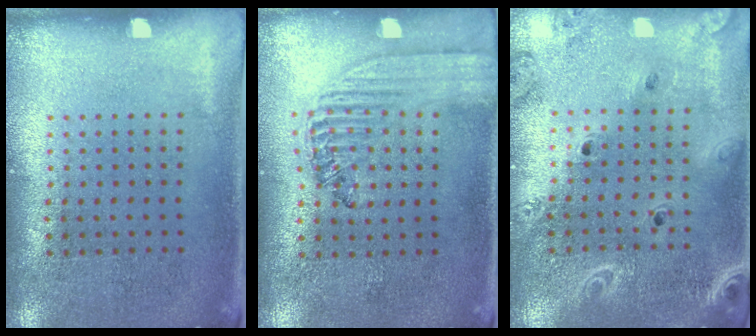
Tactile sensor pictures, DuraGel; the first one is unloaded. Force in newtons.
{"total": 1.5, "press": 1.3, "slide": 0.7}
{"total": 2.0, "press": 1.8, "slide": 0.9}